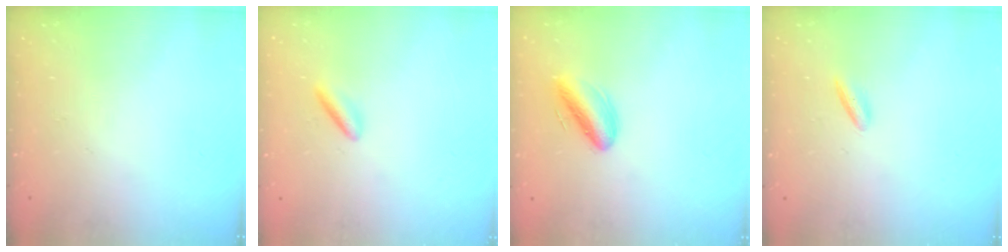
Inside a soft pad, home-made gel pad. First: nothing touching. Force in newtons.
{"total": 3.5, "press": 3.4, "slide": 0.8}
{"total": 8.3, "press": 8.0, "slide": 2.1}
{"total": 2.1, "press": 2.0, "slide": 0.5}